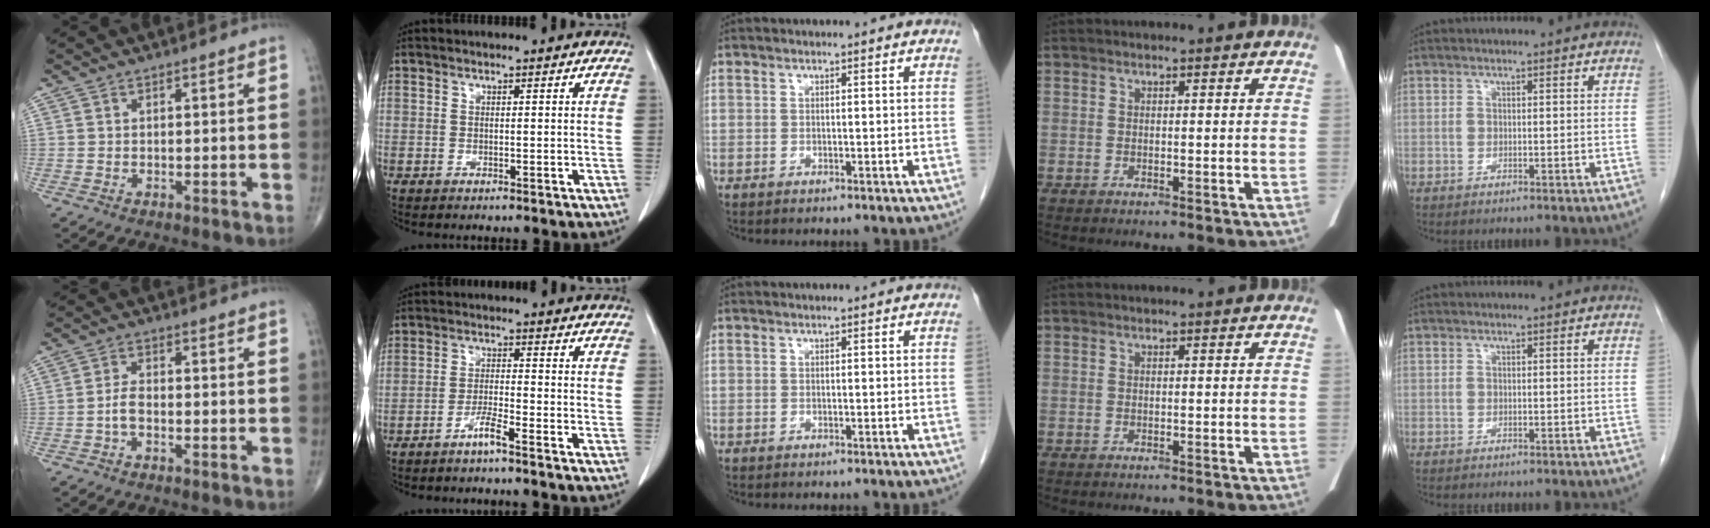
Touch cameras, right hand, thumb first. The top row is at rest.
{"thumb": {"total": 2.8, "force": [-1.1, 1.3, 2.2], "torque": [-0.046, 0.013, -0.026]}, "index": {"total": 3.1, "force": [-2.4, -0.4, 1.9], "torque": [-0.040, -0.003, -0.050]}}